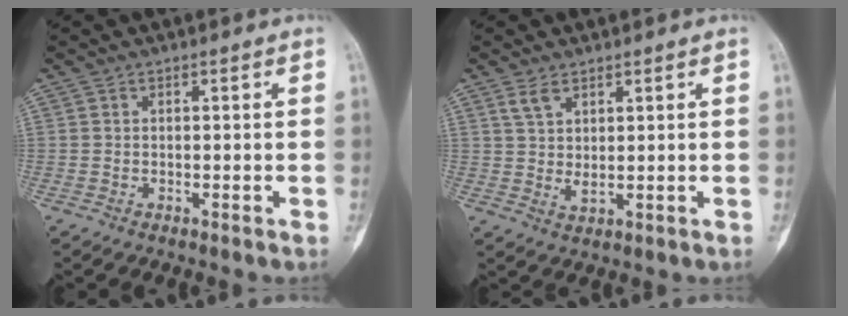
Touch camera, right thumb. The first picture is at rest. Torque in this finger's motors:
{"motor_torque": [-0.09, 0.17, 0.09, 0.07, 0.01]}